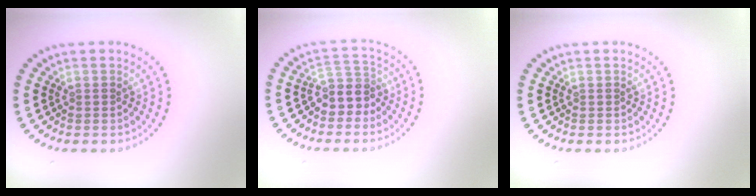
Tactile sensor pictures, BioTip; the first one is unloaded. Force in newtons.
{"total": 2.8, "press": 2.3, "slide": 1.6}
{"total": 0.0}